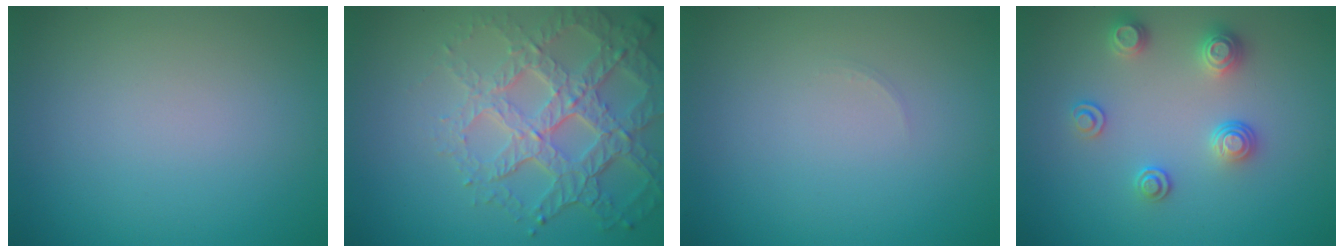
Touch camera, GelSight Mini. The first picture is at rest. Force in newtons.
{"total": 6.8, "press": 5.0, "slide": 4.6}
{"total": 0.6, "press": 0.6, "slide": 0.1}
{"total": 2.6, "press": 2.6, "slide": 0.6}